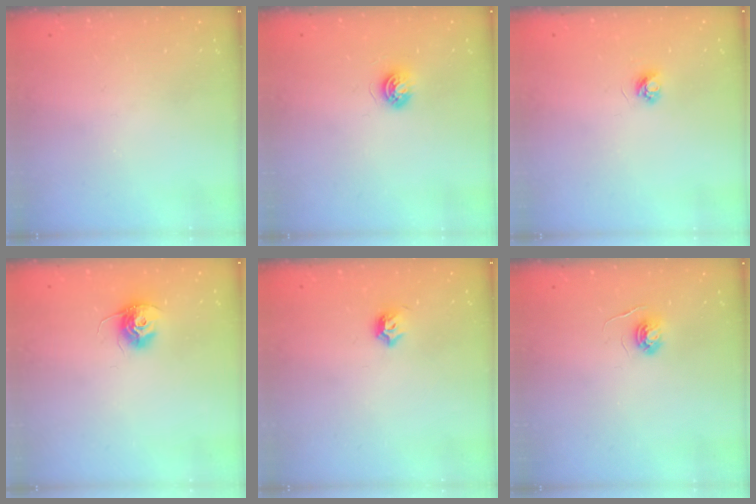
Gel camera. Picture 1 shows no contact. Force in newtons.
{"total": 5.4, "press": 5.4, "slide": 0.5}
{"total": 3.4, "press": 3.4, "slide": 0.4}
{"total": 10.8, "press": 10.7, "slide": 0.6}
{"total": 4.3, "press": 4.2, "slide": 1.2}
{"total": 4.0, "press": 4.0, "slide": 0.5}